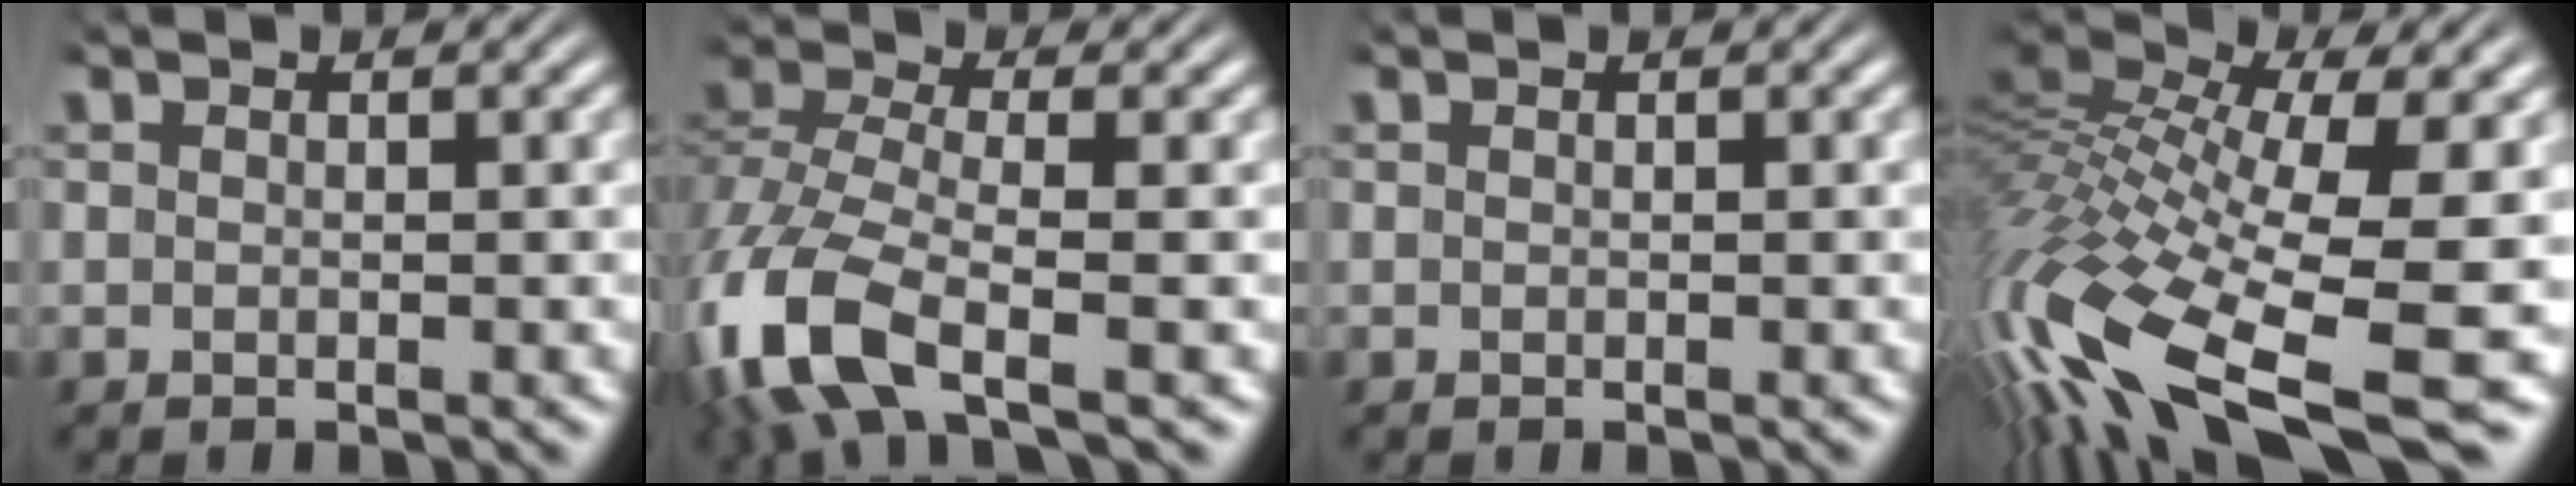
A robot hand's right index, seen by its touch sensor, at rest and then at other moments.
{"total": 7.4, "force": [-3.1, 3.9, 5.5], "torque": [-0.157, -0.051, -0.026]}
{"total": 1.2, "force": [0.0, -1.1, -0.4], "torque": [0.016, -0.012, 0.010]}
{"total": 11.2, "force": [-4.6, 5.3, 8.7], "torque": [-0.196, -0.058, -0.050]}